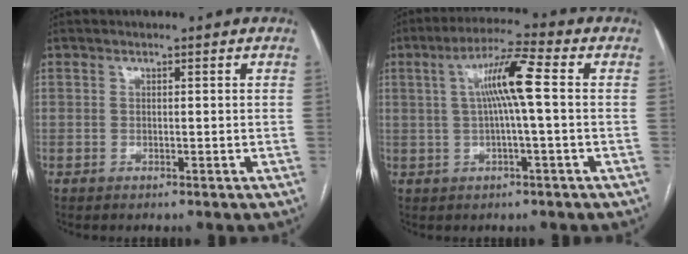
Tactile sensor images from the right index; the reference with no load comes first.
{"total": 8.0, "force": [1.0, 0.0, 8.0], "torque": [-0.147, 0.017, 0.016]}